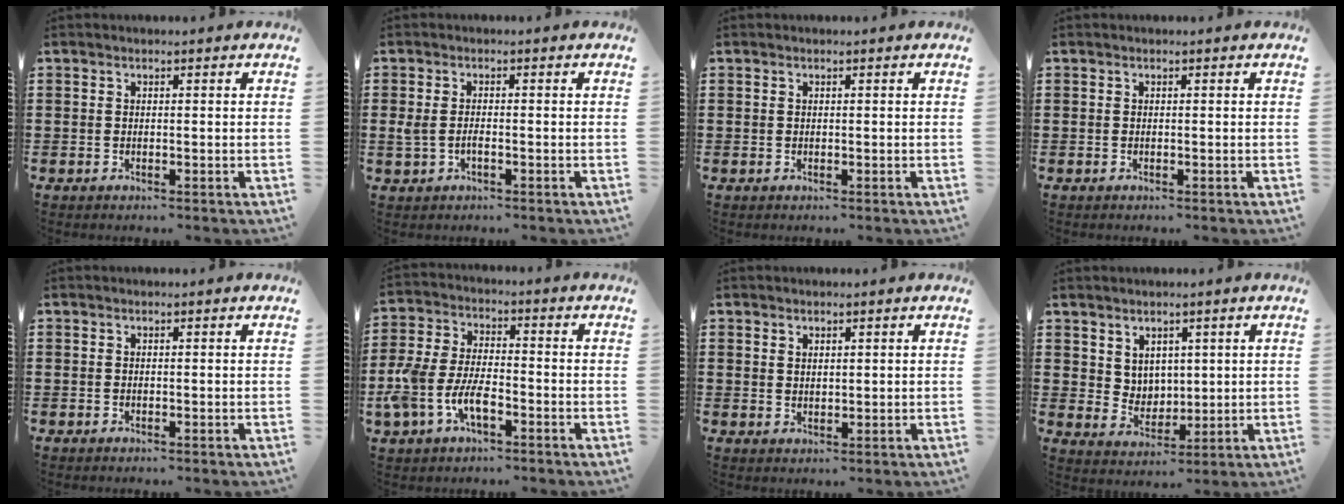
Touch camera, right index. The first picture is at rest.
{"total": 1.9, "force": [-0.5, 0.8, 1.6], "torque": [-0.047, -0.007, -0.014]}
{"total": 0.0}
{"total": 0.0}
{"total": 0.0}
{"total": 7.7, "force": [-3.4, 3.8, 5.7], "torque": [-0.154, -0.007, -0.072]}
{"total": 1.3, "force": [1.2, 0.5, 0.2], "torque": [-0.006, 0.001, 0.023]}
{"total": 4.3, "force": [2.9, 3.1, 0.6], "torque": [-0.030, -0.001, 0.055]}